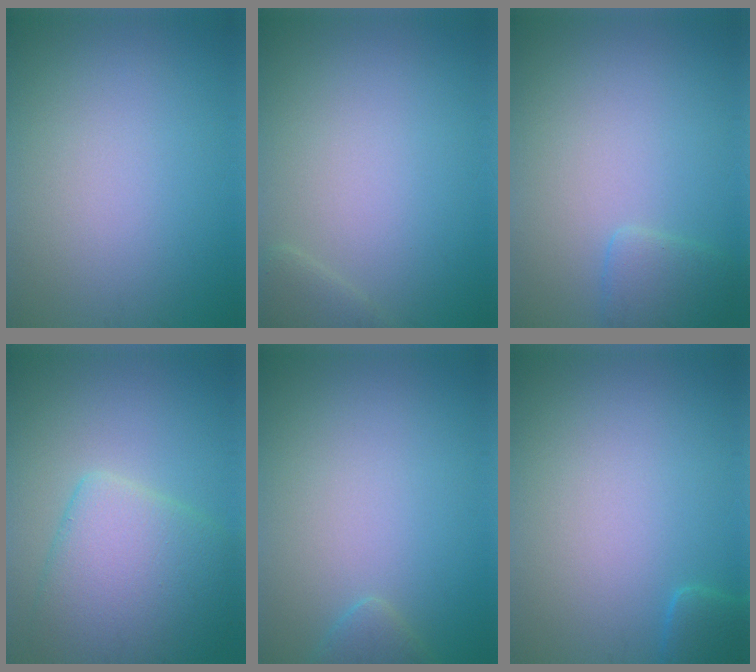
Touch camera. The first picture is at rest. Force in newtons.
{"total": 1.3, "press": 1.3, "slide": 0.0}
{"total": 1.8, "press": 1.8, "slide": 0.2}
{"total": 7.1, "press": 7.1, "slide": 0.2}
{"total": 1.5, "press": 1.5, "slide": 0.1}
{"total": 1.7, "press": 1.7, "slide": 0.2}